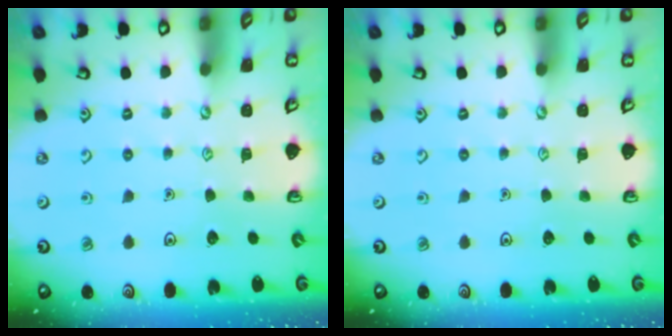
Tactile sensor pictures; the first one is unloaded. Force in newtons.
{"total": 0.0}